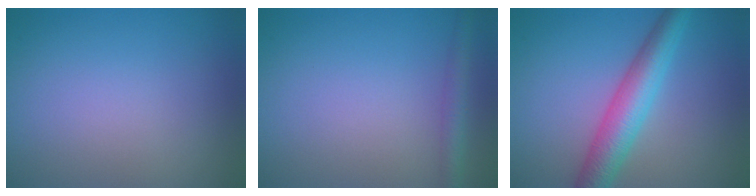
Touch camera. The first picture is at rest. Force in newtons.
{"total": 2.2, "press": 2.2, "slide": 0.1}
{"total": 5.4, "press": 5.4, "slide": 0.2}